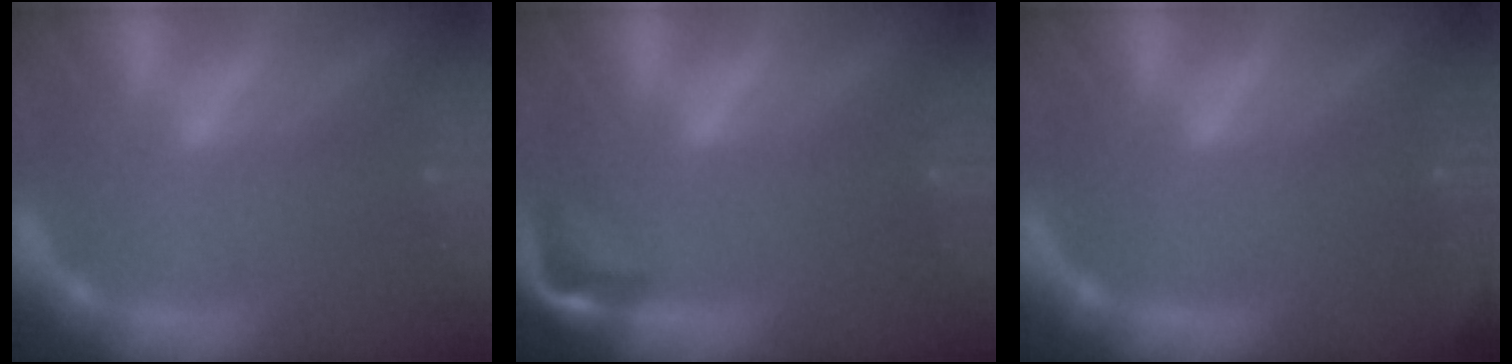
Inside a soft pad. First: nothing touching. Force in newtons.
{"total": 2.9}
{"total": 1.4}